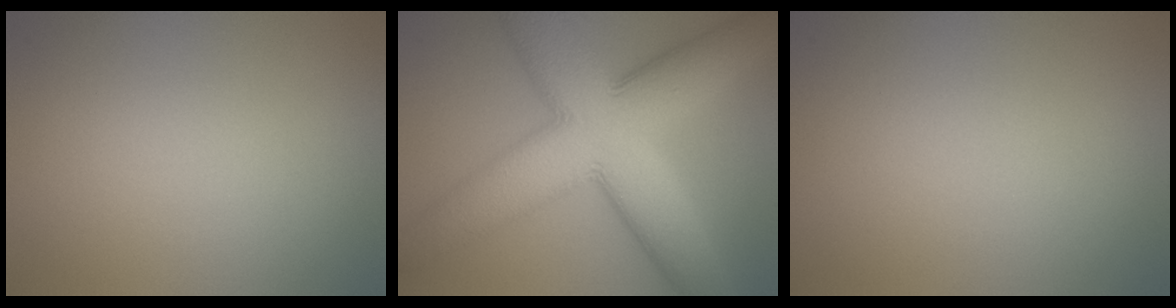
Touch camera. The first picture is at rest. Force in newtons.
{"total": 13.8, "press": 13.7, "slide": 0.3}
{"total": 0.0}